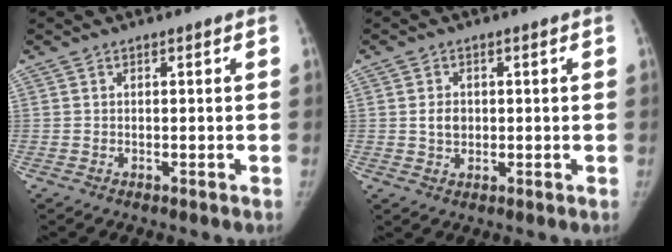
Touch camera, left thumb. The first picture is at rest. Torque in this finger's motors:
{"motor_torque": [-0.10, -0.02, 0.60, -0.48, -0.01]}